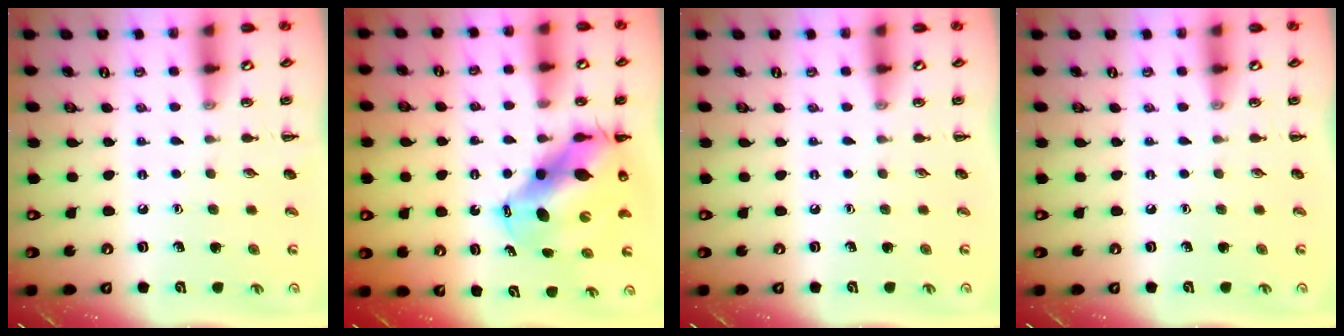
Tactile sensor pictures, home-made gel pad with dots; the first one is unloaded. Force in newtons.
{"total": 13.5, "press": 13.0, "slide": 3.6}
{"total": 0.0}
{"total": 0.0}